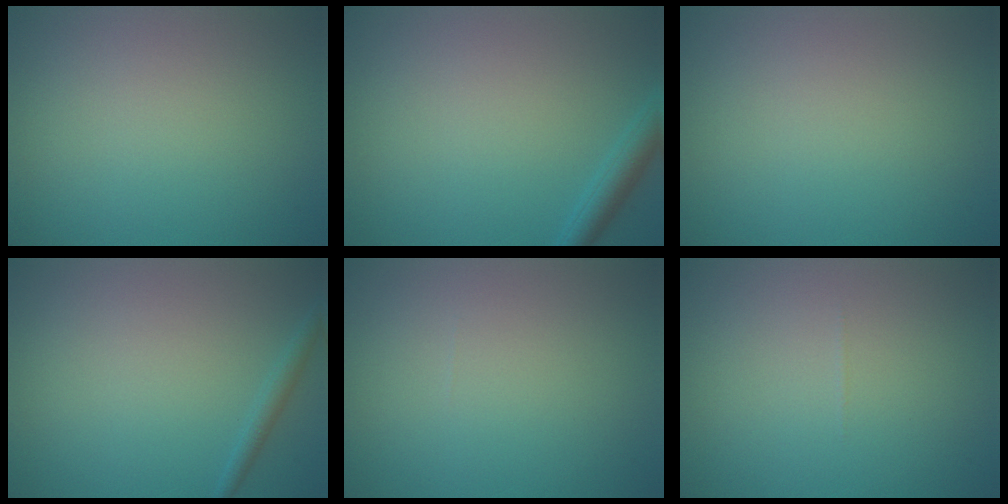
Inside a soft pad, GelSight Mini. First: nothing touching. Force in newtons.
{"total": 2.0, "press": 2.0, "slide": 0.1}
{"total": 0.0}
{"total": 1.1, "press": 1.1, "slide": 0.0}
{"total": 0.0}
{"total": 0.0}